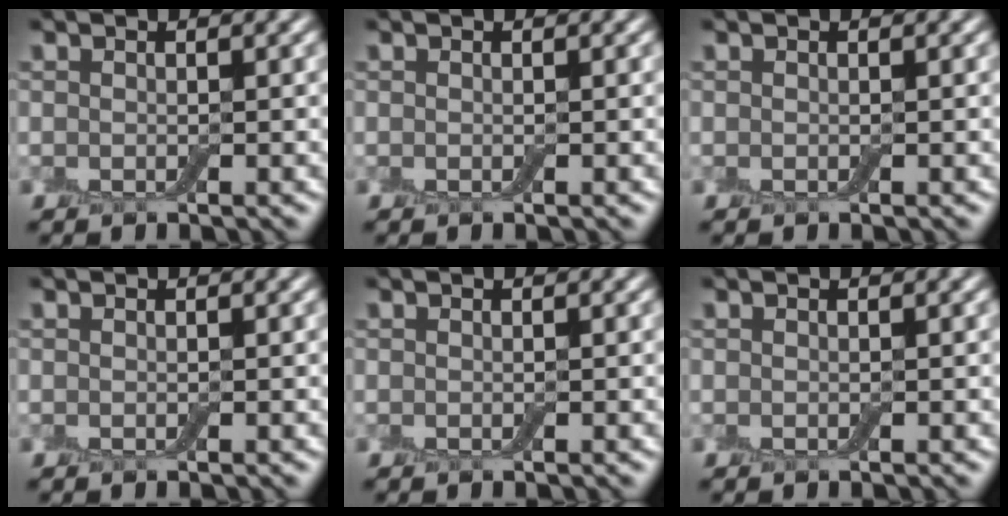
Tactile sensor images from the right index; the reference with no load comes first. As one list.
[{"total": 0.0}, {"total": 0.0}, {"total": 0.0}, {"total": 0.0}, {"total": 0.0}]